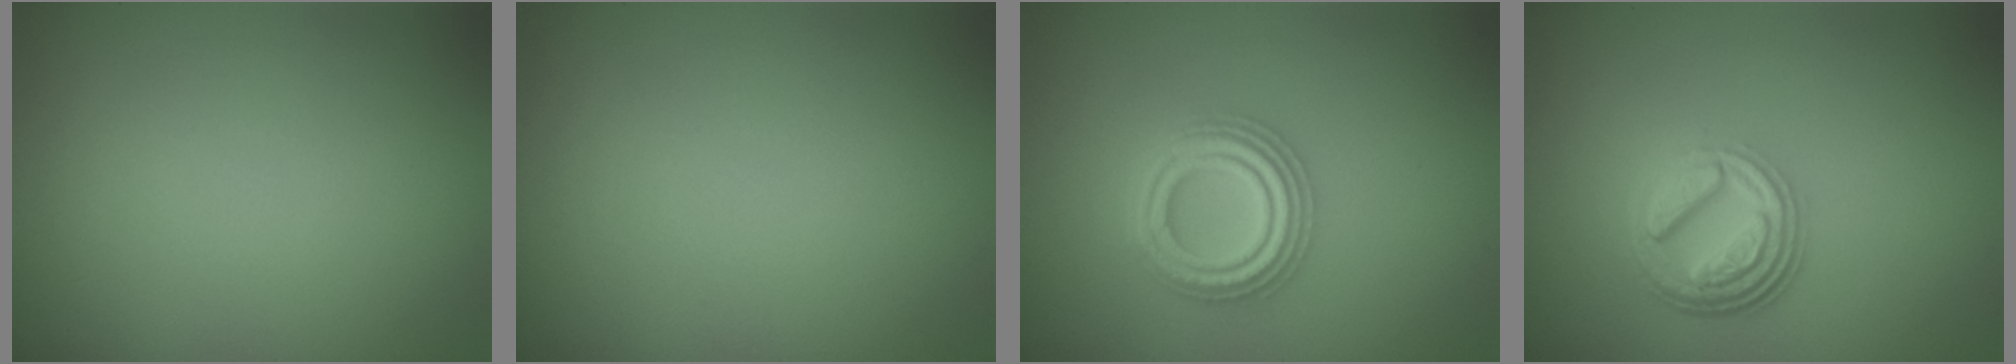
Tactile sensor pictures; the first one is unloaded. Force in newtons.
{"total": 0.0}
{"total": 4.5, "press": 4.4, "slide": 0.8}
{"total": 4.8, "press": 3.5, "slide": 3.3}